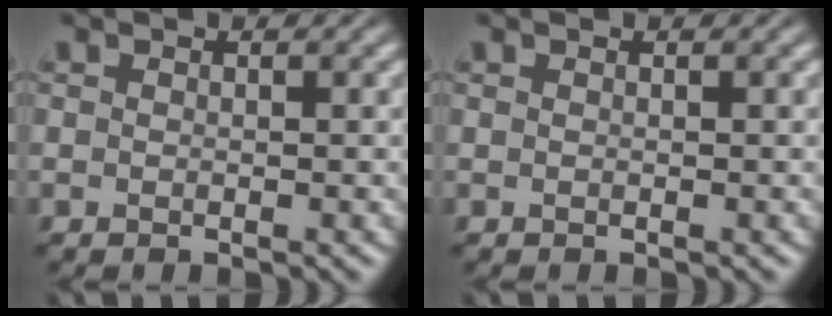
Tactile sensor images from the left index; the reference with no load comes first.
{"total": 0.0}